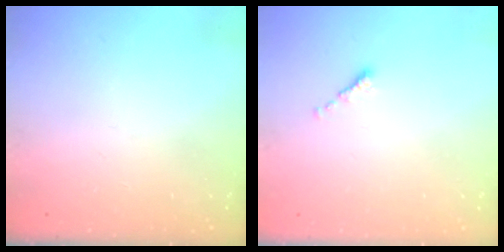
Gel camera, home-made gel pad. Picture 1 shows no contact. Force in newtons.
{"total": 0.6, "press": 0.5, "slide": 0.3}